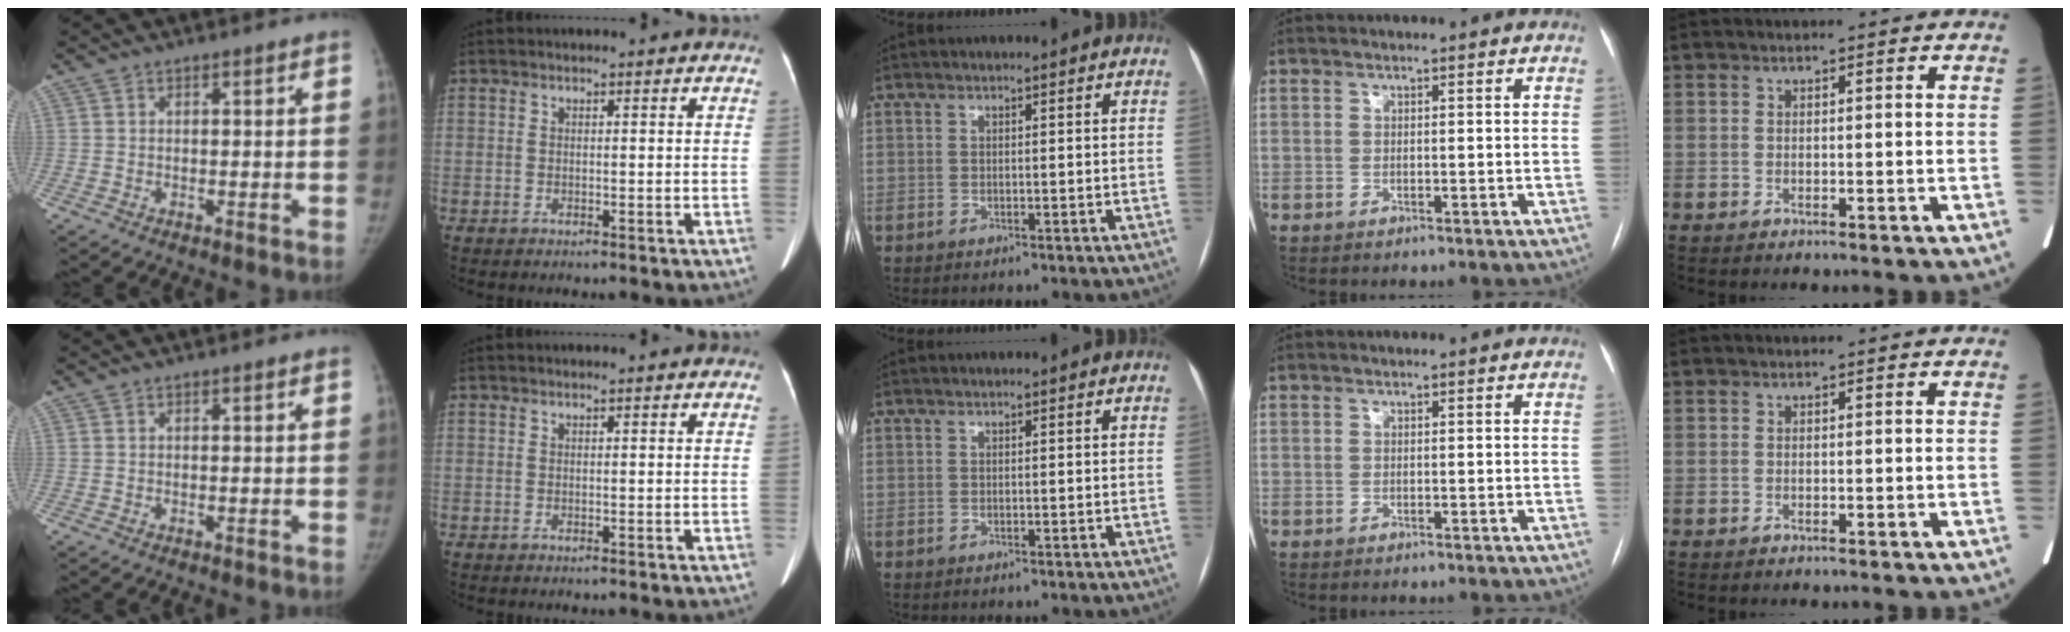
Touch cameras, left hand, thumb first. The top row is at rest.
{}